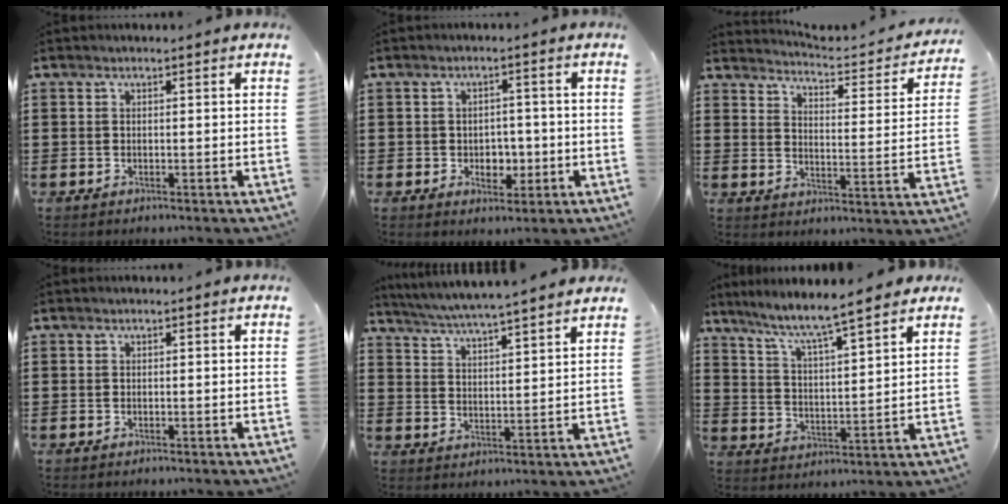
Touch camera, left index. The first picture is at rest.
{"total": 3.2, "force": [-0.5, 2.5, 1.9], "torque": [-0.037, 0.002, -0.015]}
{"total": 3.3, "force": [3.1, -0.3, 0.8], "torque": [-0.030, -0.035, 0.043]}
{"total": 0.0}
{"total": 4.6, "force": [4.3, -0.7, 1.2], "torque": [-0.044, -0.033, 0.071]}
{"total": 5.9, "force": [5.3, -0.2, 2.7], "torque": [-0.077, -0.035, 0.083]}